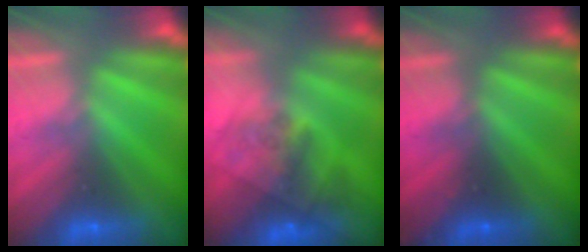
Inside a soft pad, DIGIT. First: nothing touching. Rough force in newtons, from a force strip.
{"total": 7.2}
{"total": 2.3}